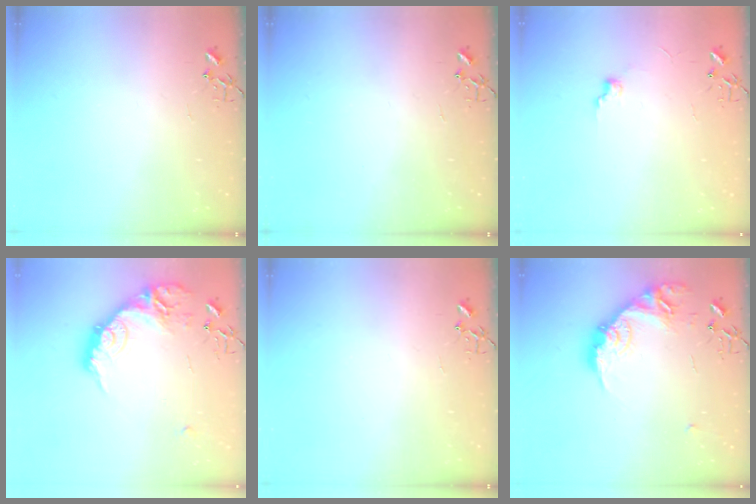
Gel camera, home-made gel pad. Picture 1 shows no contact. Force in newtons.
{"total": 0.0}
{"total": 5.9, "press": 5.9, "slide": 0.7}
{"total": 20.9, "press": 20.9, "slide": 1.2}
{"total": 0.0}
{"total": 17.6, "press": 17.6, "slide": 0.8}